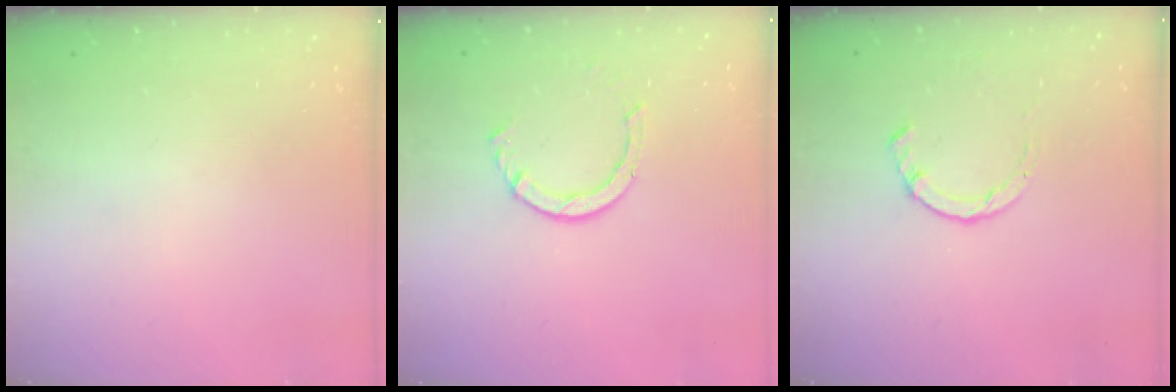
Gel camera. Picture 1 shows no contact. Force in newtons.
{"total": 3.2, "press": 3.2, "slide": 0.3}
{"total": 2.8, "press": 2.8, "slide": 0.4}